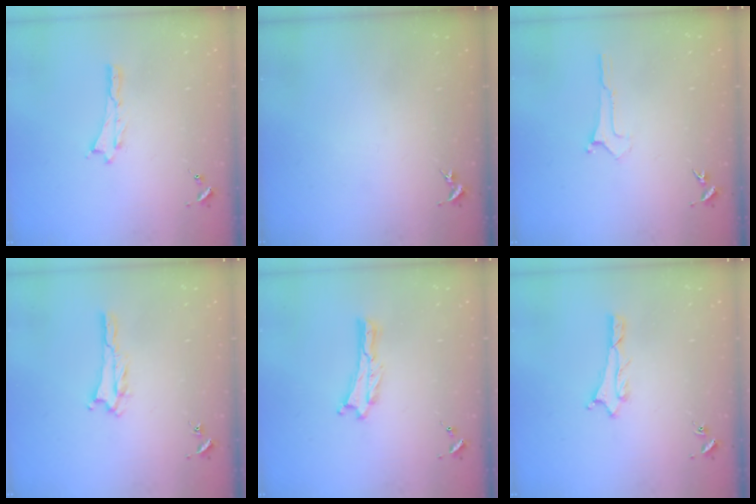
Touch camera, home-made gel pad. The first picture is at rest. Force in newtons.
{"total": 0.0}
{"total": 0.0}
{"total": 2.1, "press": 2.1, "slide": 0.3}
{"total": 0.0}
{"total": 1.1, "press": 1.0, "slide": 0.1}